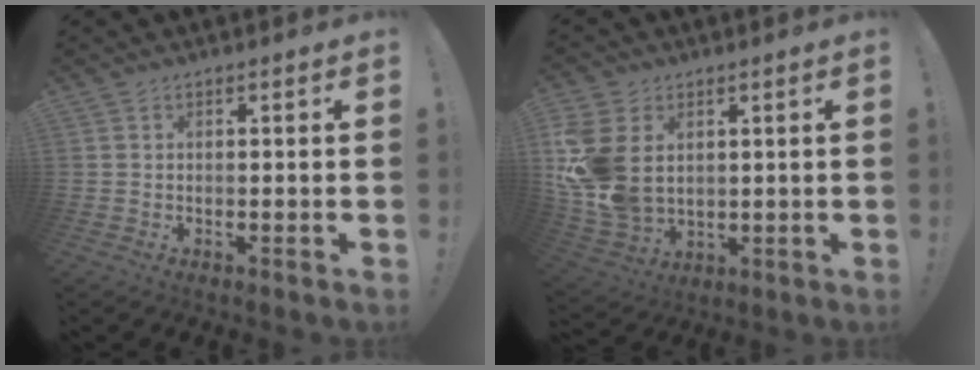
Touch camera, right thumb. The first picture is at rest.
{"total": 16.3, "force": [2.9, 12.3, 10.4], "torque": [-0.204, -0.010, 0.059]}